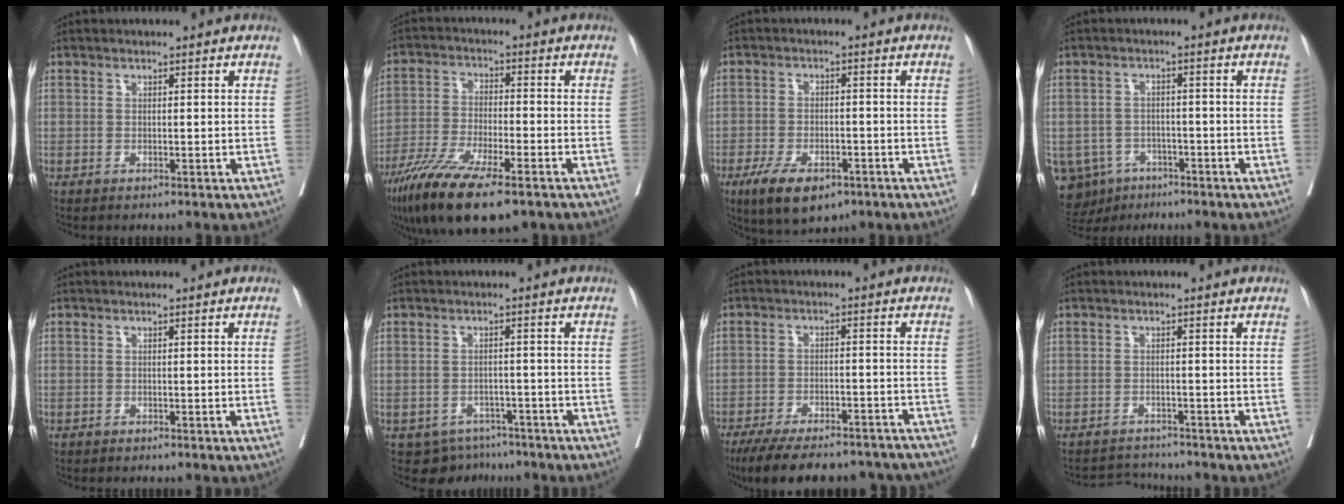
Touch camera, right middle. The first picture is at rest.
{"total": 14.6, "force": [-9.9, 2.6, 10.4], "torque": [-0.198, -0.042, -0.171]}
{"total": 8.8, "force": [-5.5, 3.8, 5.7], "torque": [-0.097, -0.010, -0.087]}
{"total": 10.5, "force": [-6.2, 8.0, 2.9], "torque": [-0.082, 0.001, -0.087]}
{"total": 0.0}
{"total": 5.8, "force": [-4.6, 3.5, 0.5], "torque": [0.000, 0.008, -0.060]}
{"total": 21.5, "force": [-18.8, 5.4, 8.9], "torque": [-0.141, -0.017, -0.248]}
{"total": 3.2, "force": [-3.0, 0.0, -1.0], "torque": [0.018, -0.007, -0.048]}